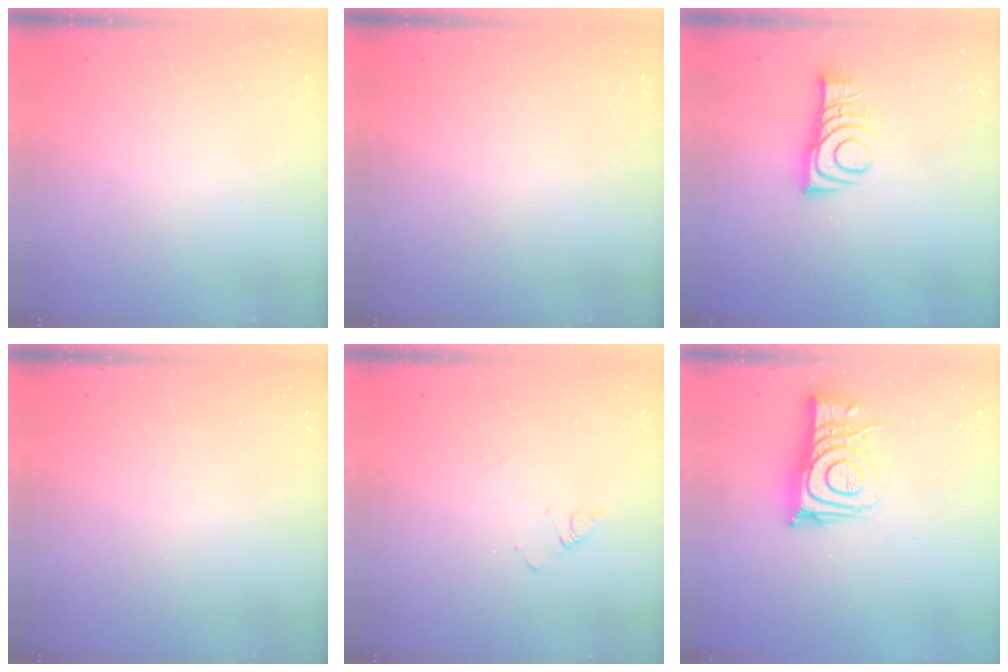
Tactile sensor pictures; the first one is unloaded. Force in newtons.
{"total": 0.0}
{"total": 9.1, "press": 9.1, "slide": 0.4}
{"total": 0.0}
{"total": 3.1, "press": 3.1, "slide": 0.5}
{"total": 11.4, "press": 11.3, "slide": 0.9}